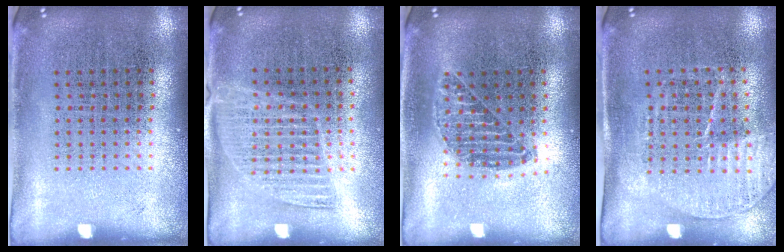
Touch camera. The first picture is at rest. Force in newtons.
{"total": 1.3, "press": 1.2, "slide": 0.7}
{"total": 1.1, "press": 1.0, "slide": 0.4}
{"total": 1.6, "press": 1.4, "slide": 0.8}